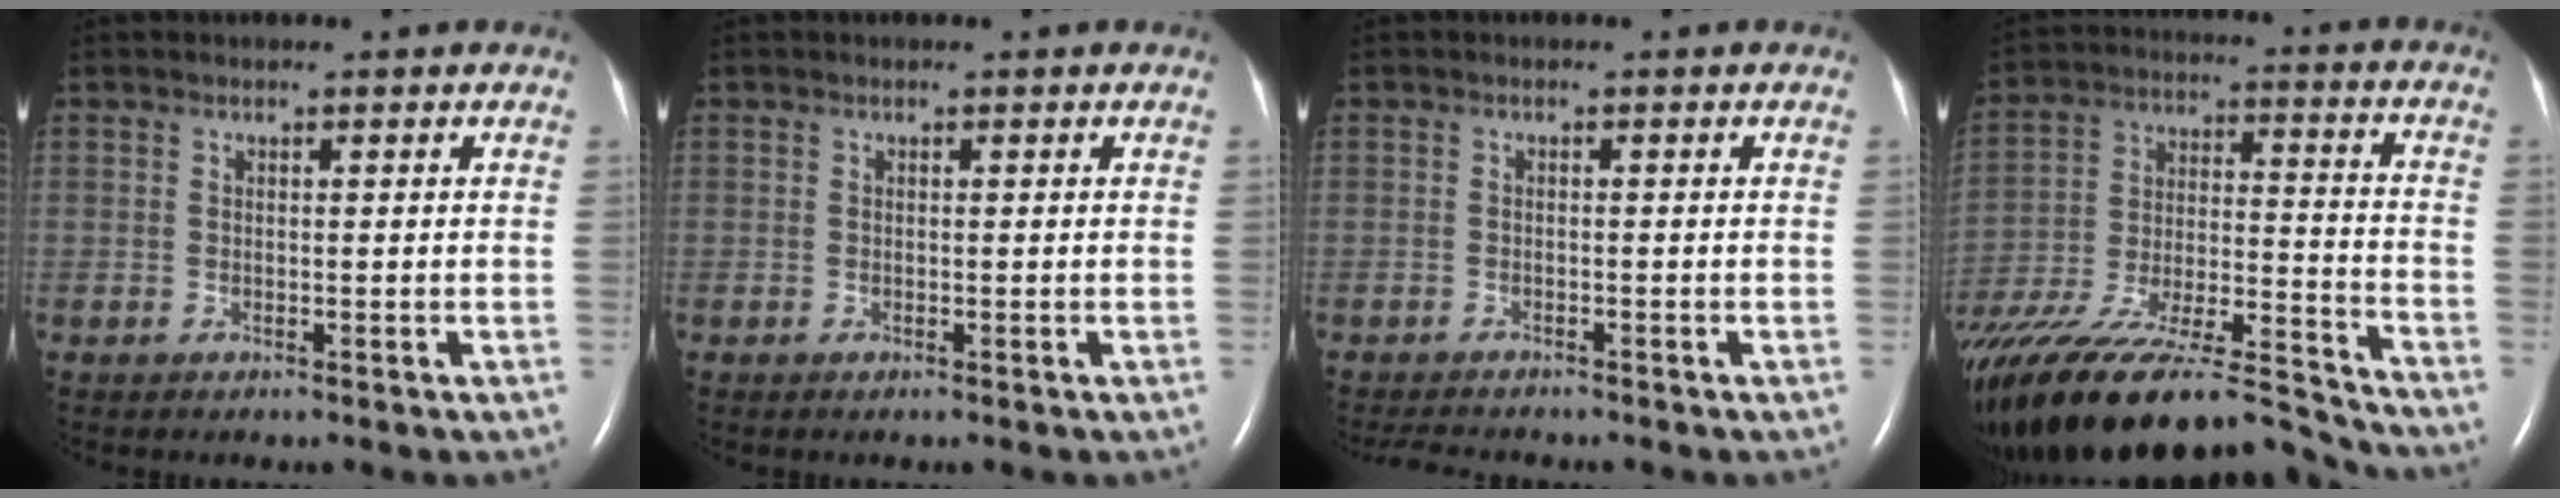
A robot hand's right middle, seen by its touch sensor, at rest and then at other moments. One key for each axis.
{"total": 0.0}
{"total": 3.3, "fx": -3.2, "fy": 0.0, "fz": 1.0, "tx": -0.015, "ty": -0.011, "tz": -0.051}
{"total": 25.5, "fx": -21.7, "fy": 4.1, "fz": 12.9, "tx": -0.229, "ty": -0.024, "tz": -0.359}